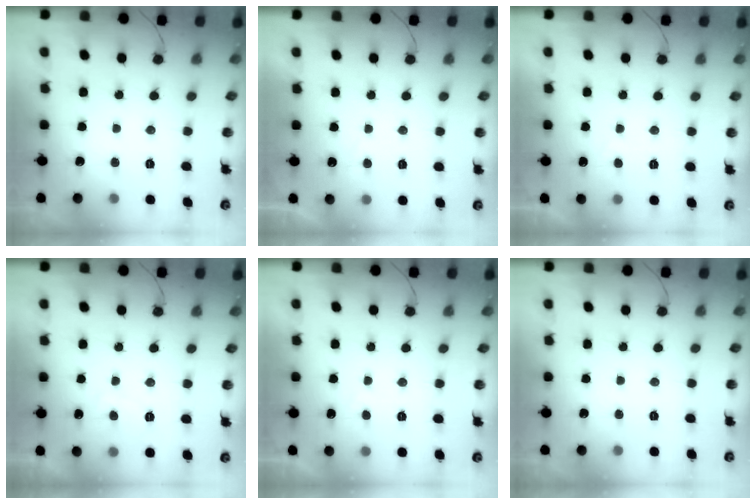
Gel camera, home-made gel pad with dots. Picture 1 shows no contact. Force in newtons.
{"total": 0.9, "press": 0.7, "slide": 0.5}
{"total": 1.5, "press": 1.4, "slide": 0.6}
{"total": 3.2, "press": 3.2, "slide": 0.3}
{"total": 1.5, "press": 1.4, "slide": 0.6}
{"total": 0.0}